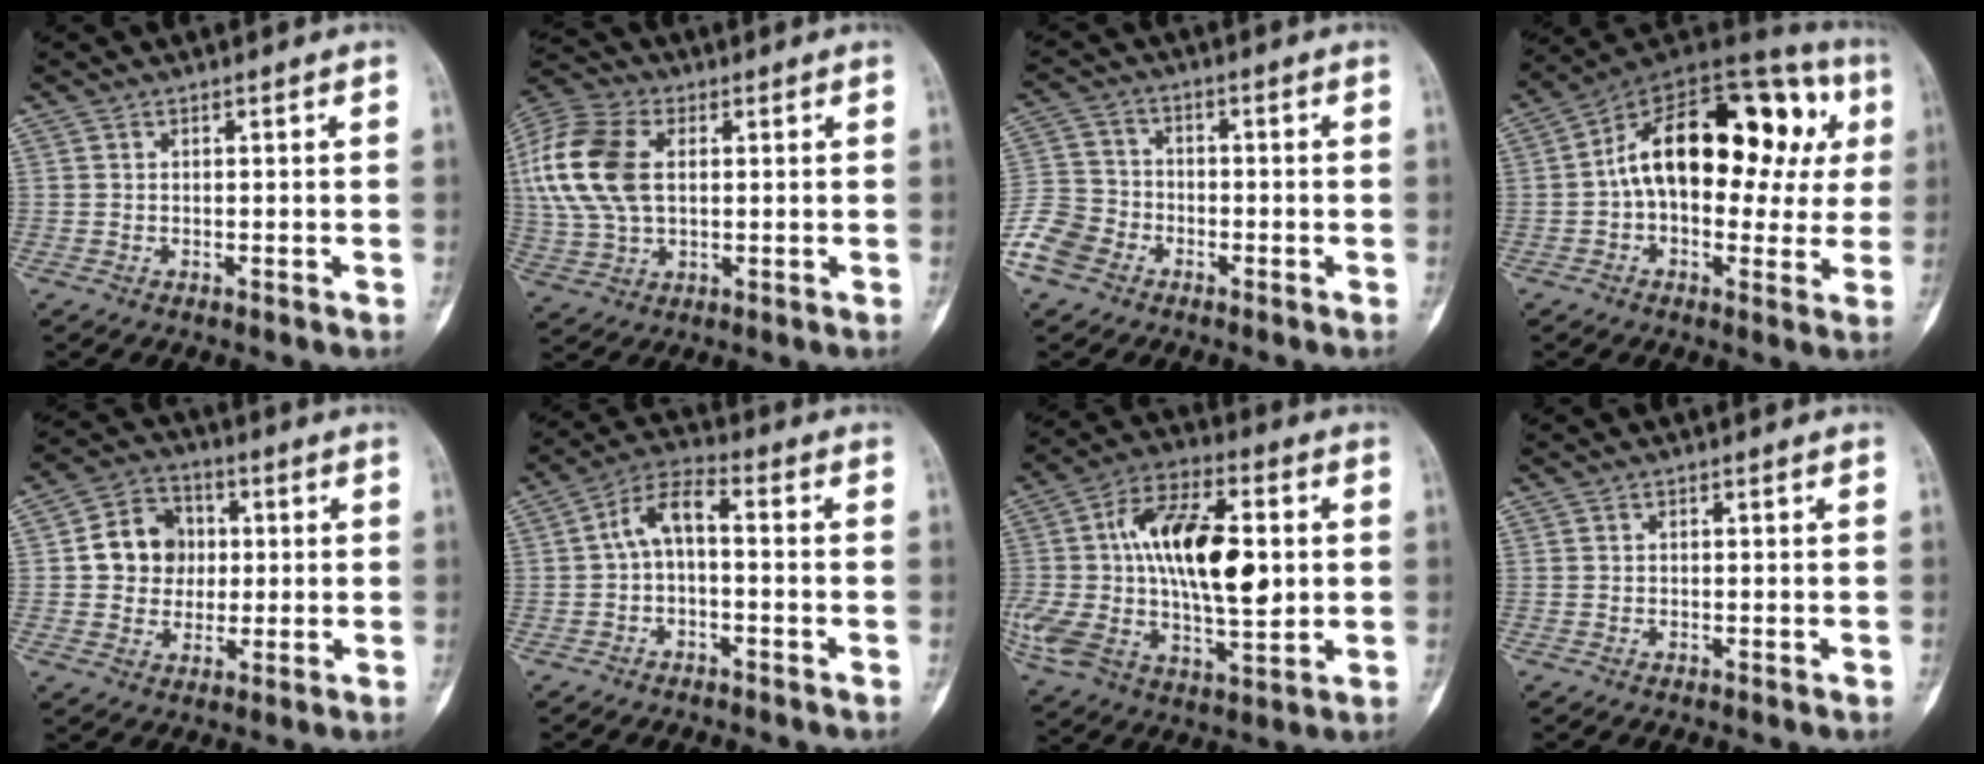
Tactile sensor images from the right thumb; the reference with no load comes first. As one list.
[{"total": 16.6, "force": [2.8, 10.5, 12.5], "torque": [-0.282, 0.012, 0.054]}, {"total": 9.0, "force": [-4.9, 6.7, 3.4], "torque": [-0.065, 0.026, -0.104]}, {"total": 25.5, "force": [3.6, 14.2, 20.8], "torque": [-0.279, 0.054, 0.045]}, {"total": 10.2, "force": [0.9, 8.9, 4.9], "torque": [-0.044, 0.011, 0.010]}, {"total": 6.7, "force": [-0.7, 3.2, 5.8], "torque": [-0.105, 0.037, -0.024]}, {"total": 26.1, "force": [2.2, 13.2, 22.4], "torque": [-0.428, 0.009, 0.036]}, {"total": 0.0}]